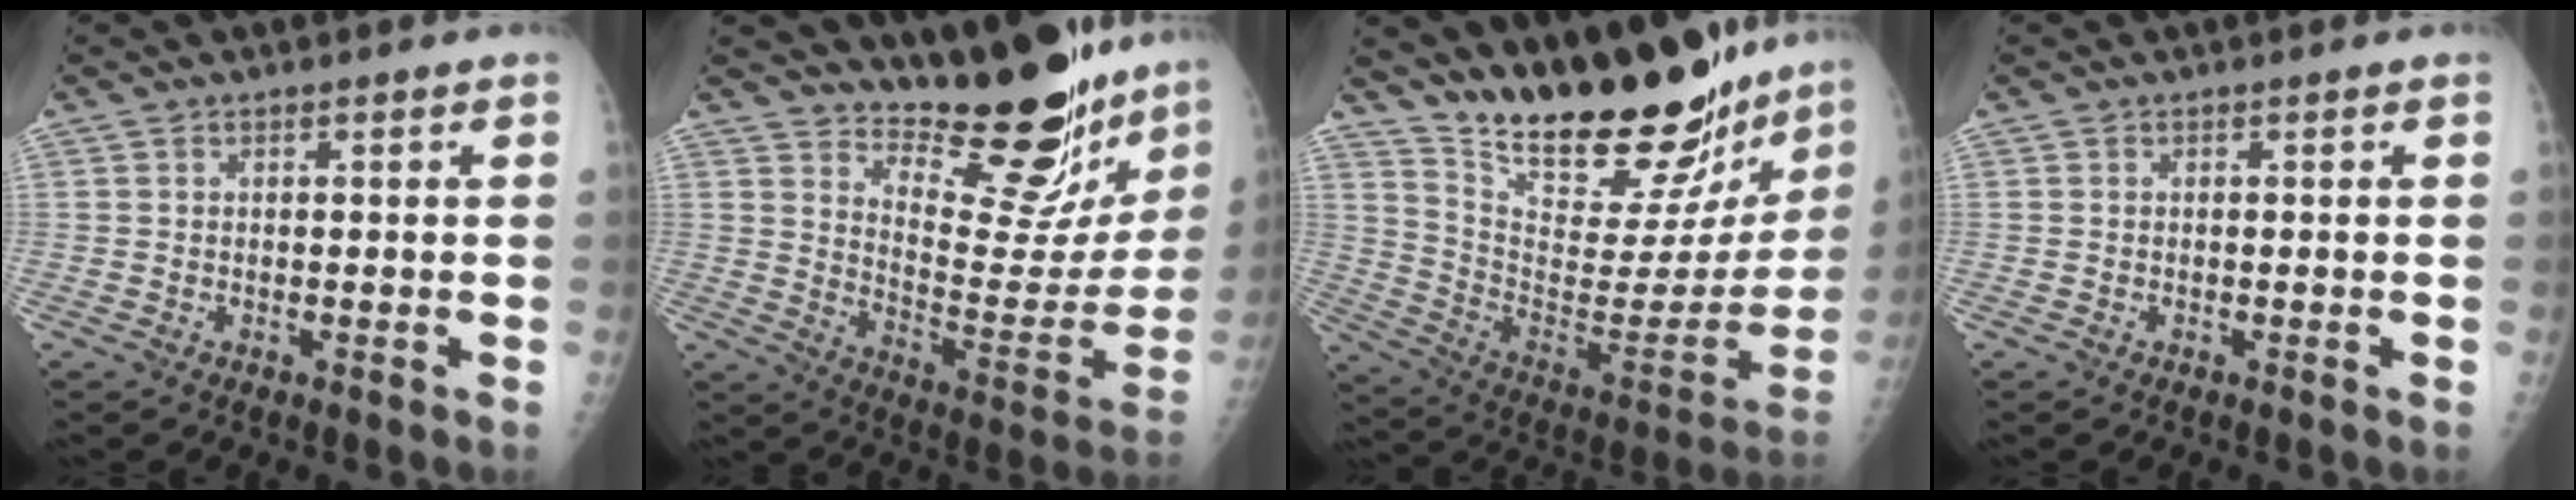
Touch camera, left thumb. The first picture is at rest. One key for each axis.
{"total": 21.8, "fx": 19.1, "fy": 5.4, "fz": 8.9, "tx": -0.083, "ty": -0.159, "tz": 0.269}
{"total": 29.7, "fx": 25.4, "fy": 8.2, "fz": 13.0, "tx": -0.176, "ty": -0.154, "tz": 0.376}
{"total": 0.0}